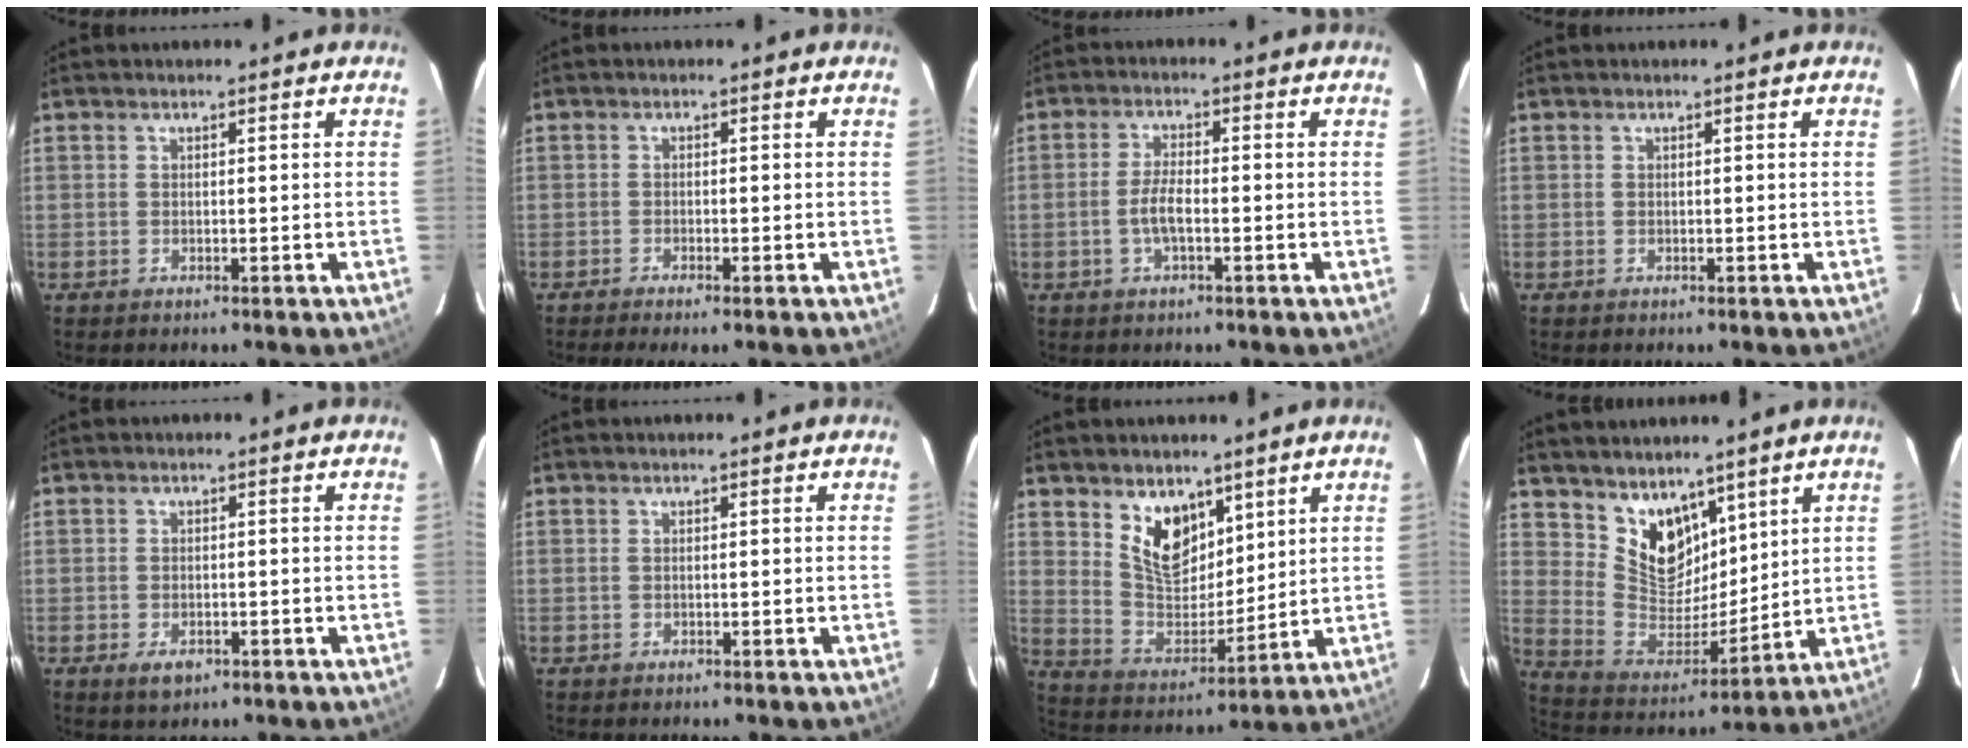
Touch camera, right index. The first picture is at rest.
{"total": 2.2, "force": [-1.7, 0.0, 1.3], "torque": [-0.036, -0.005, -0.032]}
{"total": 4.0, "force": [-1.3, 1.2, 3.6], "torque": [-0.076, 0.001, -0.024]}
{"total": 0.0}
{"total": 3.2, "force": [-1.5, 2.1, 1.8], "torque": [-0.036, -0.005, -0.019]}
{"total": 0.0}
{"total": 10.8, "force": [6.5, 6.3, 5.8], "torque": [-0.100, -0.006, 0.133]}
{"total": 12.5, "force": [8.6, 7.5, 5.2], "torque": [-0.096, -0.003, 0.177]}